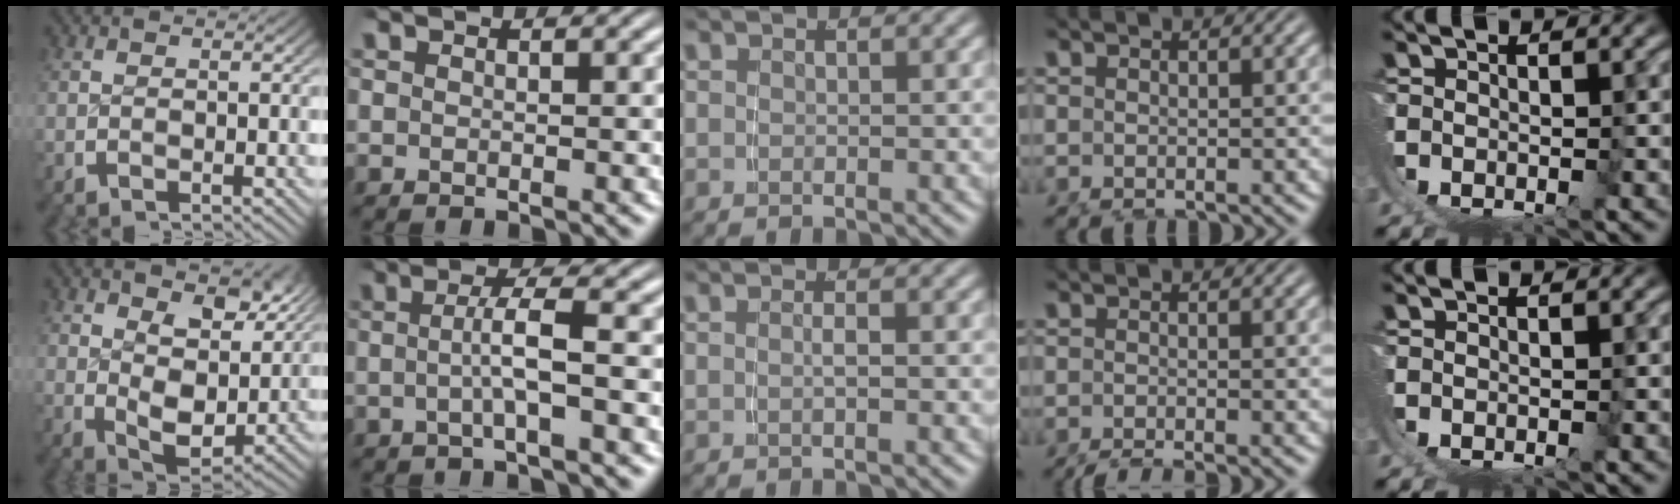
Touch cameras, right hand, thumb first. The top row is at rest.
{"thumb": {"total": 6.4, "force": [1.9, 3.7, 4.8], "torque": [-0.083, -0.028, 0.041]}, "index": {"total": 3.0, "force": [-0.6, -0.2, 2.9], "torque": [-0.053, 0.005, -0.012]}, "middle": {"total": 0.9, "force": [-0.5, -0.4, 0.6], "torque": [-0.014, -0.003, -0.005]}, "ring": {"total": 4.8, "force": [-4.3, 0.8, 2.0], "torque": [-0.020, -0.014, -0.059]}}